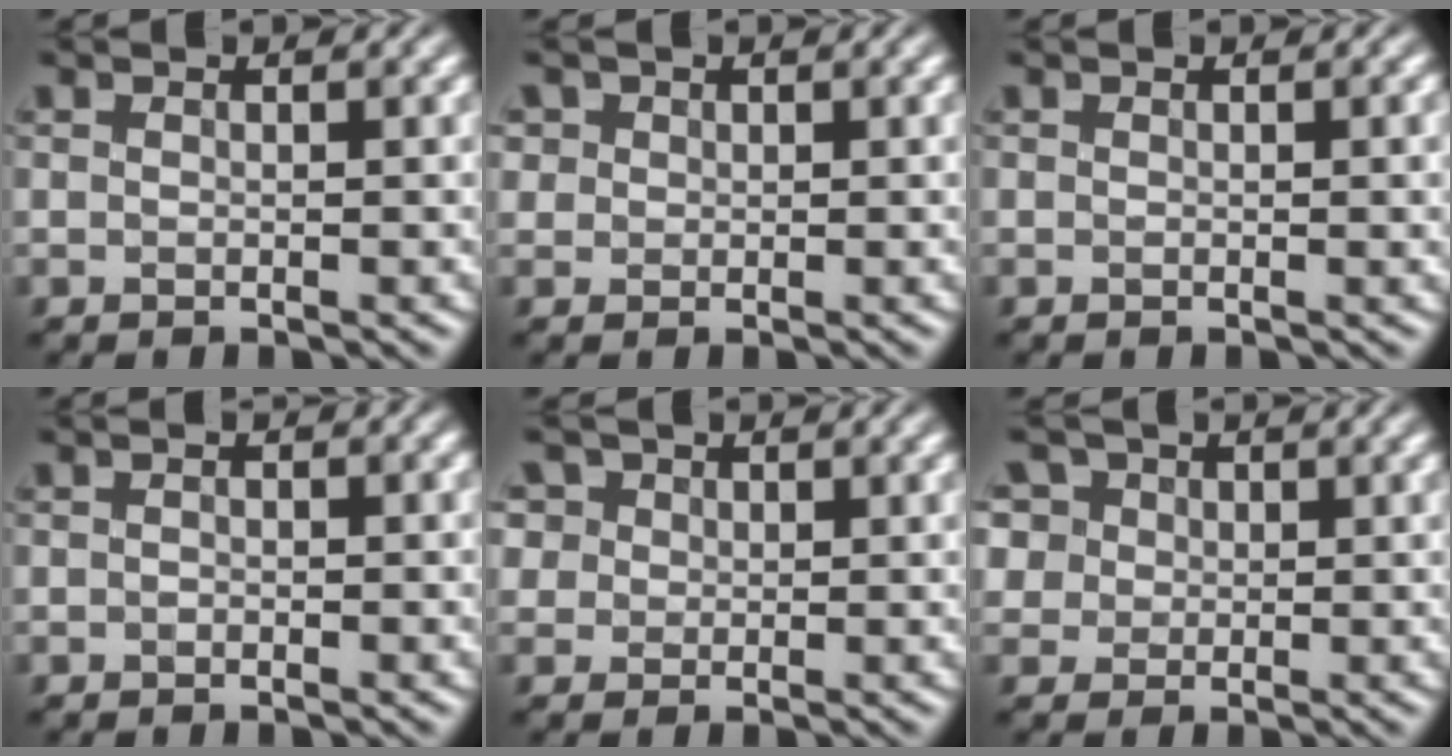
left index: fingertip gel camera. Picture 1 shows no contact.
{"total": 0.7, "force": [0.1, 0.4, -0.6], "torque": [-0.019, -0.006, 0.033]}
{"total": 0.7, "force": [0.1, 0.0, 0.7], "torque": [-0.019, 0.004, 0.006]}
{"total": 1.5, "force": [-1.3, -0.6, -0.3], "torque": [-0.022, -0.004, 0.001]}
{"total": 2.2, "force": [1.1, 1.9, 0.3], "torque": [-0.051, -0.002, 0.050]}
{"total": 3.4, "force": [1.6, 2.9, 1.0], "torque": [-0.083, -0.001, 0.061]}